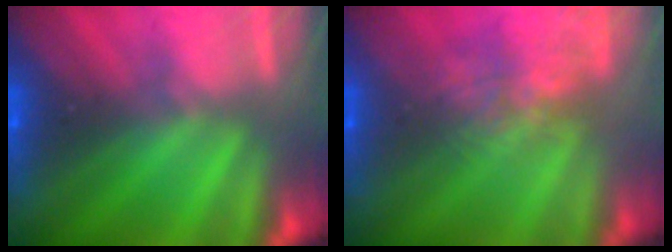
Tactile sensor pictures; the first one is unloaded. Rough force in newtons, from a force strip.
{"total": 4.9}